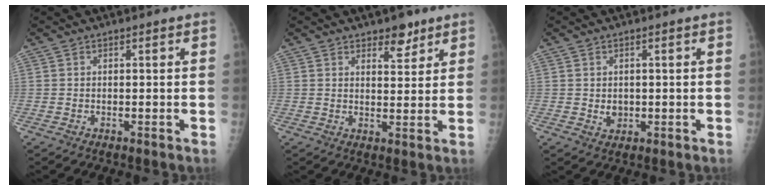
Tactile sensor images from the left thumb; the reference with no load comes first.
{"total": 4.8, "force": [3.3, 2.4, 2.4], "torque": [-0.011, -0.022, 0.049]}
{"total": 2.2, "force": [0.1, 1.9, 1.2], "torque": [-0.010, -0.001, 0.007]}